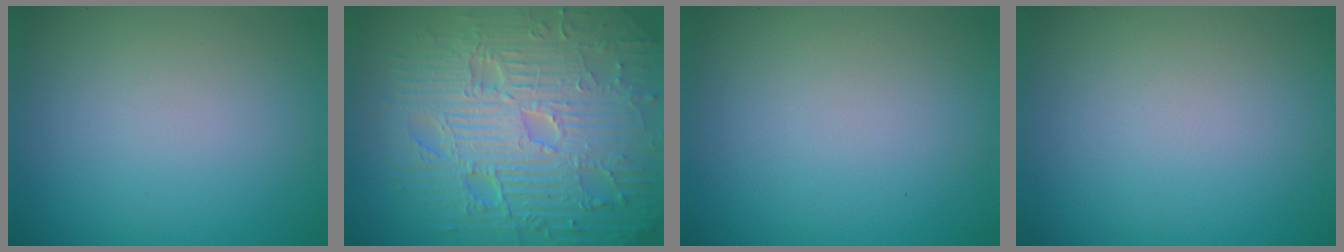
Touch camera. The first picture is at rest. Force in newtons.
{"total": 12.5, "press": 8.0, "slide": 9.7}
{"total": 0.0}
{"total": 0.0}